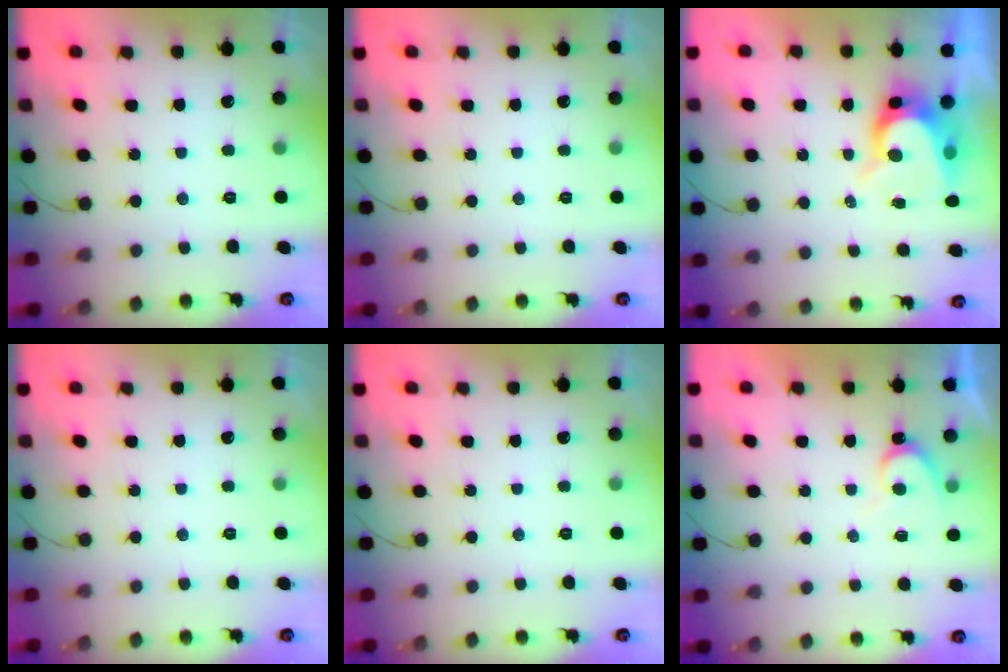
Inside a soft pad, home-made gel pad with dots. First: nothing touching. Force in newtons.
{"total": 0.0}
{"total": 6.8, "press": 6.8, "slide": 0.5}
{"total": 0.0}
{"total": 0.0}
{"total": 5.3, "press": 5.3, "slide": 0.5}